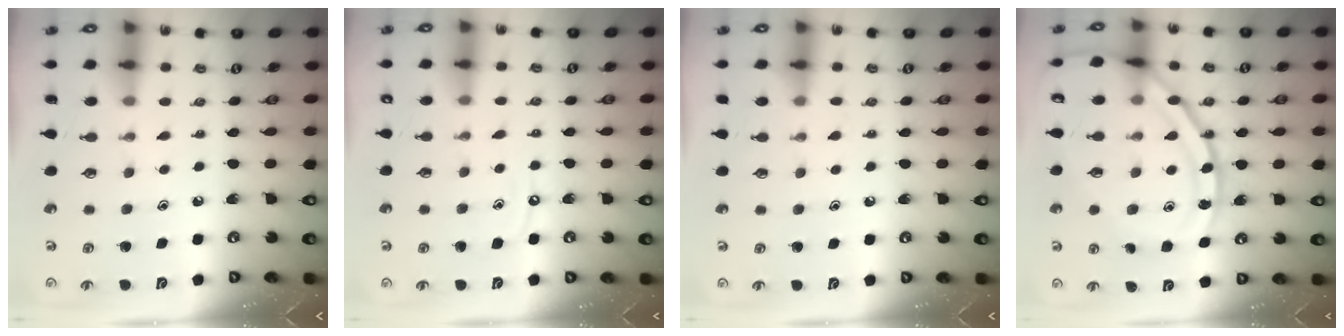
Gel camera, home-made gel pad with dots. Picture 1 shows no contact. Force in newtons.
{"total": 6.0, "press": 5.9, "slide": 0.8}
{"total": 5.7, "press": 5.6, "slide": 0.8}
{"total": 19.6, "press": 19.5, "slide": 2.0}